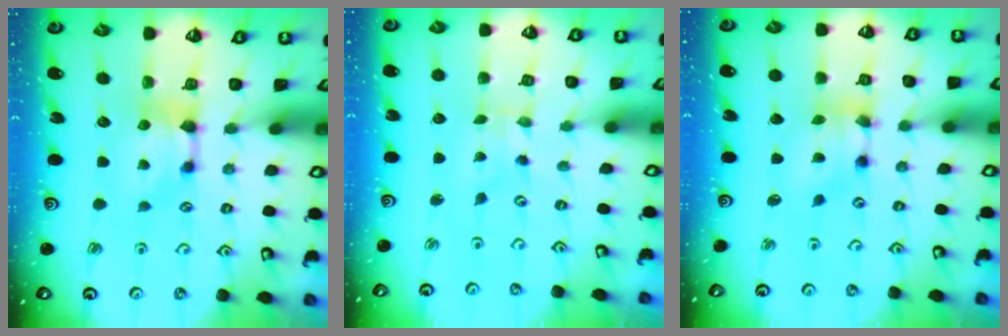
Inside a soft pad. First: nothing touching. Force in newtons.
{"total": 5.3, "press": 5.2, "slide": 0.2}
{"total": 4.9, "press": 4.4, "slide": 2.0}